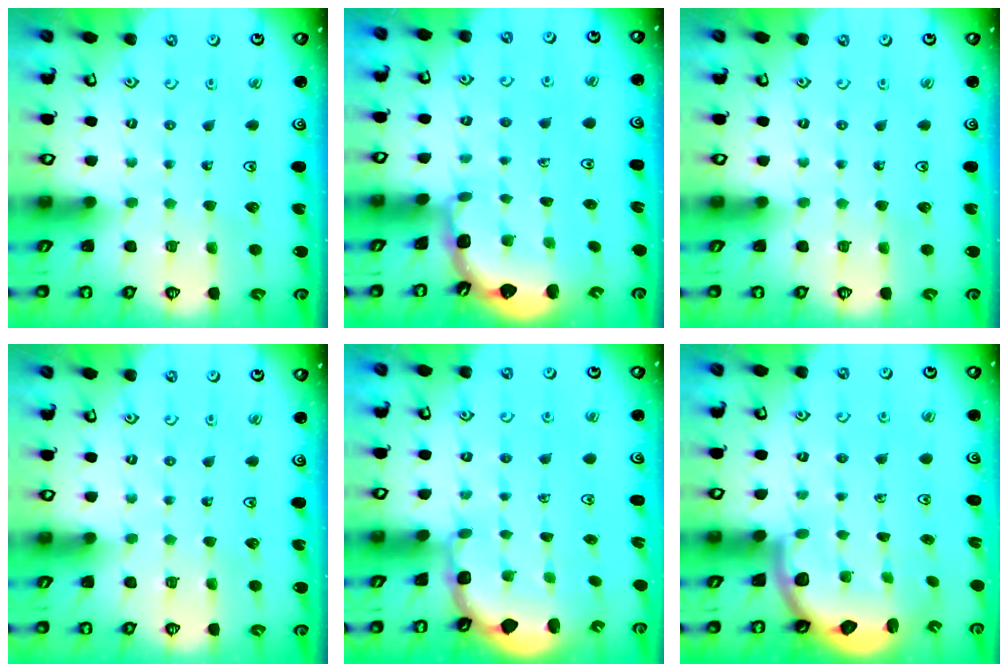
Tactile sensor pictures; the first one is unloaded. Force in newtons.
{"total": 1.9, "press": 1.9, "slide": 0.2}
{"total": 0.0}
{"total": 0.0}
{"total": 2.4, "press": 2.1, "slide": 1.2}
{"total": 2.8, "press": 2.2, "slide": 1.8}